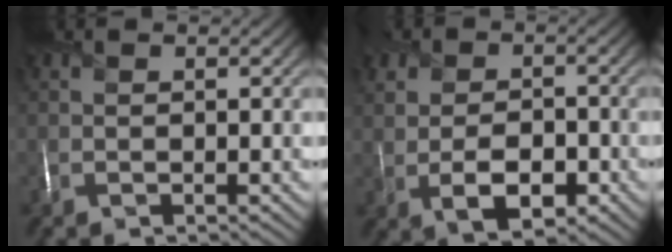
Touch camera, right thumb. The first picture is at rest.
{"total": 7.4, "force": [-1.5, 5.2, 5.0], "torque": [-0.072, -0.002, -0.035]}